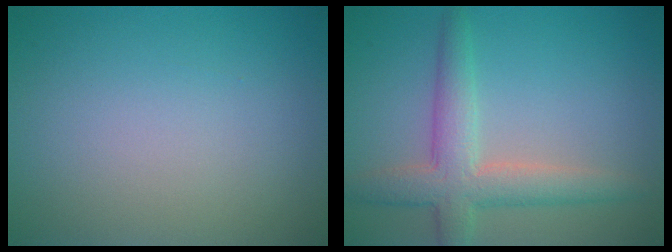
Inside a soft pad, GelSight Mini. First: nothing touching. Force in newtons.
{"total": 4.7, "press": 4.7, "slide": 0.2}